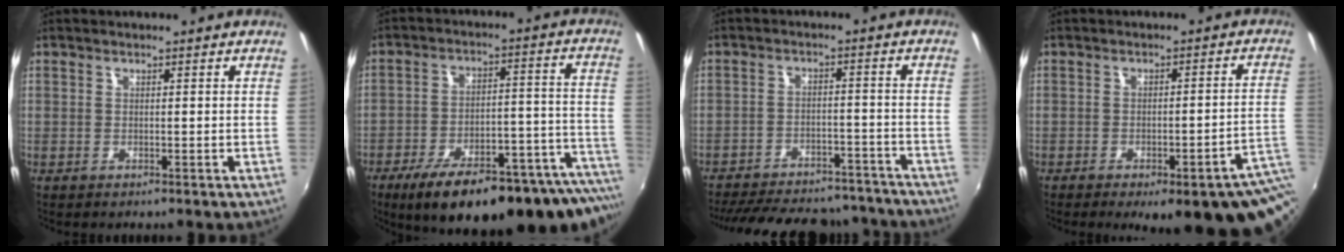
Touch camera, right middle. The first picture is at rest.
{"total": 27.2, "force": [-21.4, 5.6, 15.7], "torque": [-0.212, -0.037, -0.296]}
{"total": 24.9, "force": [-21.6, 8.3, 9.1], "torque": [-0.191, 0.023, -0.271]}
{"total": 18.3, "force": [-10.3, 4.9, 14.3], "torque": [-0.151, -0.022, -0.112]}